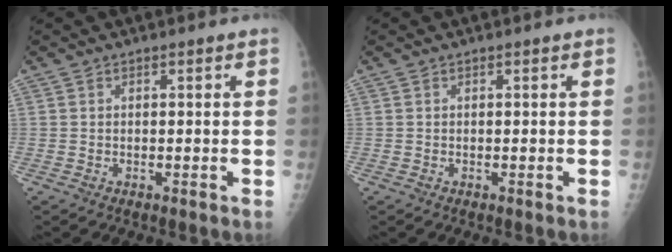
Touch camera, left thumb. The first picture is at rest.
{"total": 0.0}